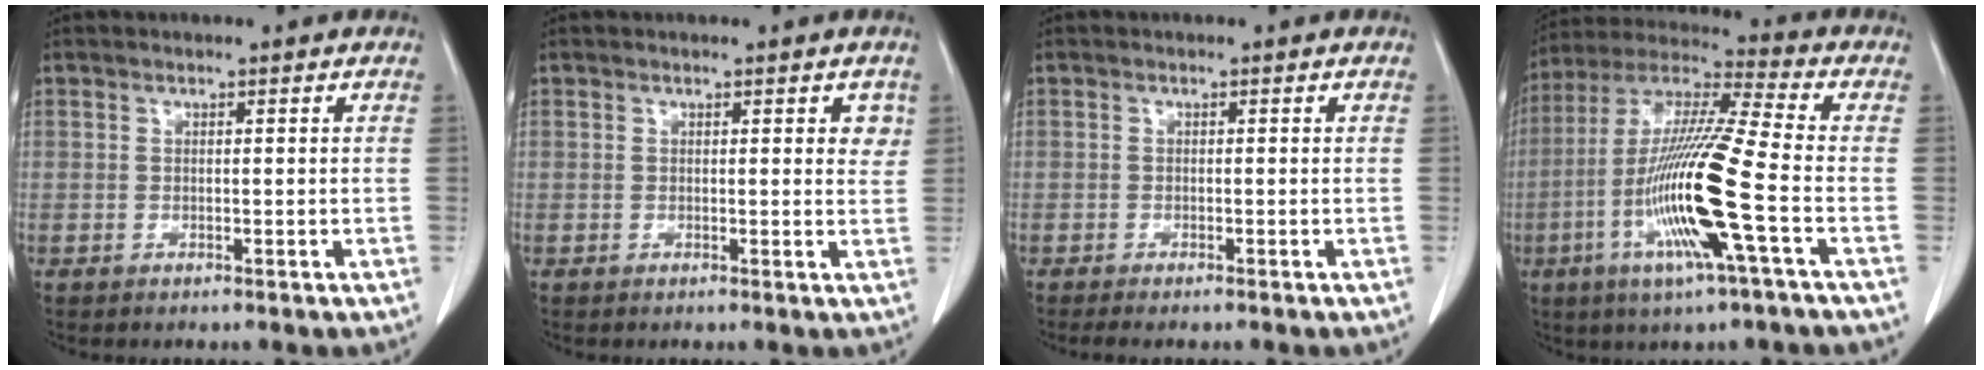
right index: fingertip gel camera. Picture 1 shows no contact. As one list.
[{"total": 2.2, "force": [1.0, 0.9, 1.7], "torque": [-0.017, -0.002, 0.007]}, {"total": 1.6, "force": [-1.3, 0.1, 0.8], "torque": [-0.017, -0.006, -0.021]}, {"total": 17.2, "force": [-5.0, -0.2, 16.5], "torque": [-0.335, -0.014, -0.101]}]